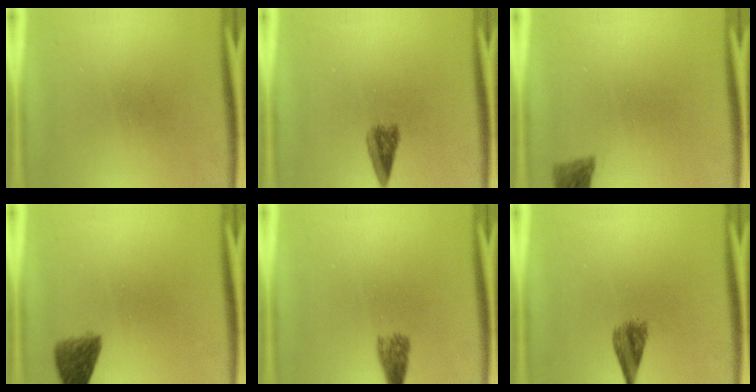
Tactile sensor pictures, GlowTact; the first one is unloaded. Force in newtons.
{"total": 3.0}
{"total": 2.8}
{"total": 4.6}
{"total": 2.7}
{"total": 3.5}